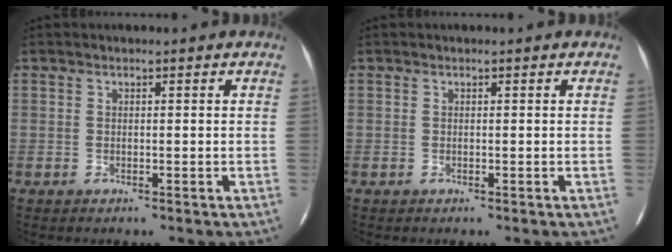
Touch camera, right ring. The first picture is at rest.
{"total": 0.0}